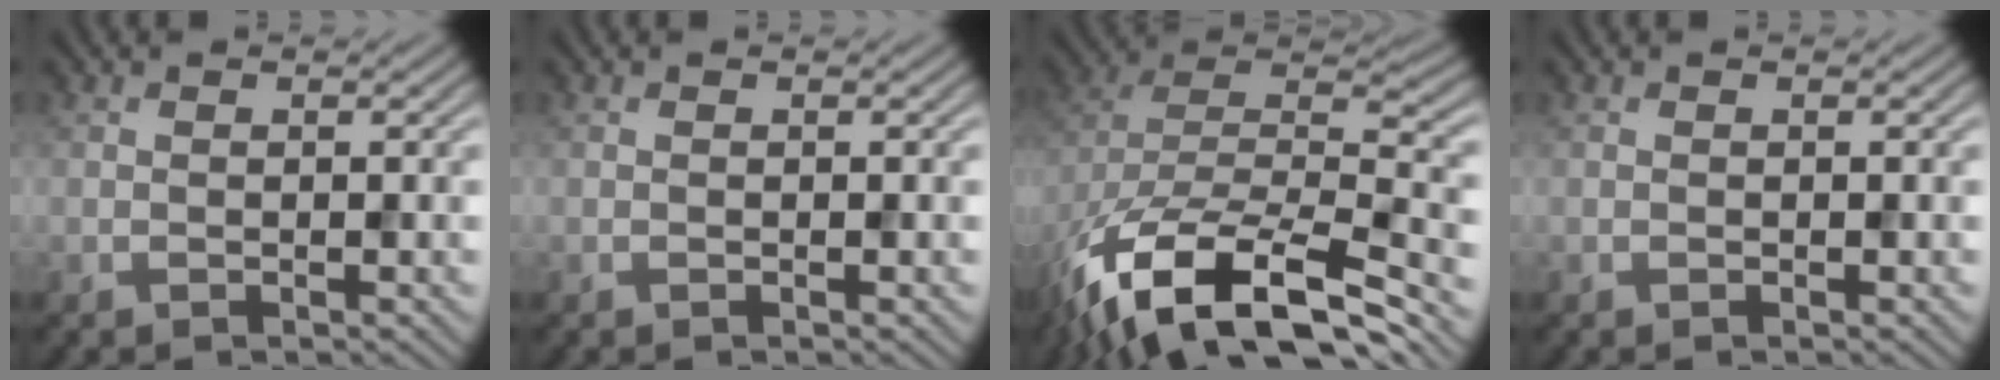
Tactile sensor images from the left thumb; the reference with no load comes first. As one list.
[{"total": 0.0}, {"total": 16.3, "force": [-10.2, 6.4, 11.0], "torque": [-0.255, -0.033, -0.159]}, {"total": 0.0}]